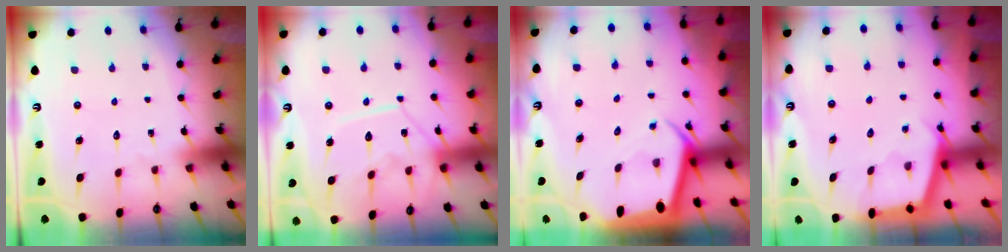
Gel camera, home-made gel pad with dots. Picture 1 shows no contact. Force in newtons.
{"total": 11.3, "press": 11.3, "slide": 0.6}
{"total": 2.6, "press": 2.6, "slide": 0.2}
{"total": 2.4, "press": 2.4, "slide": 0.2}